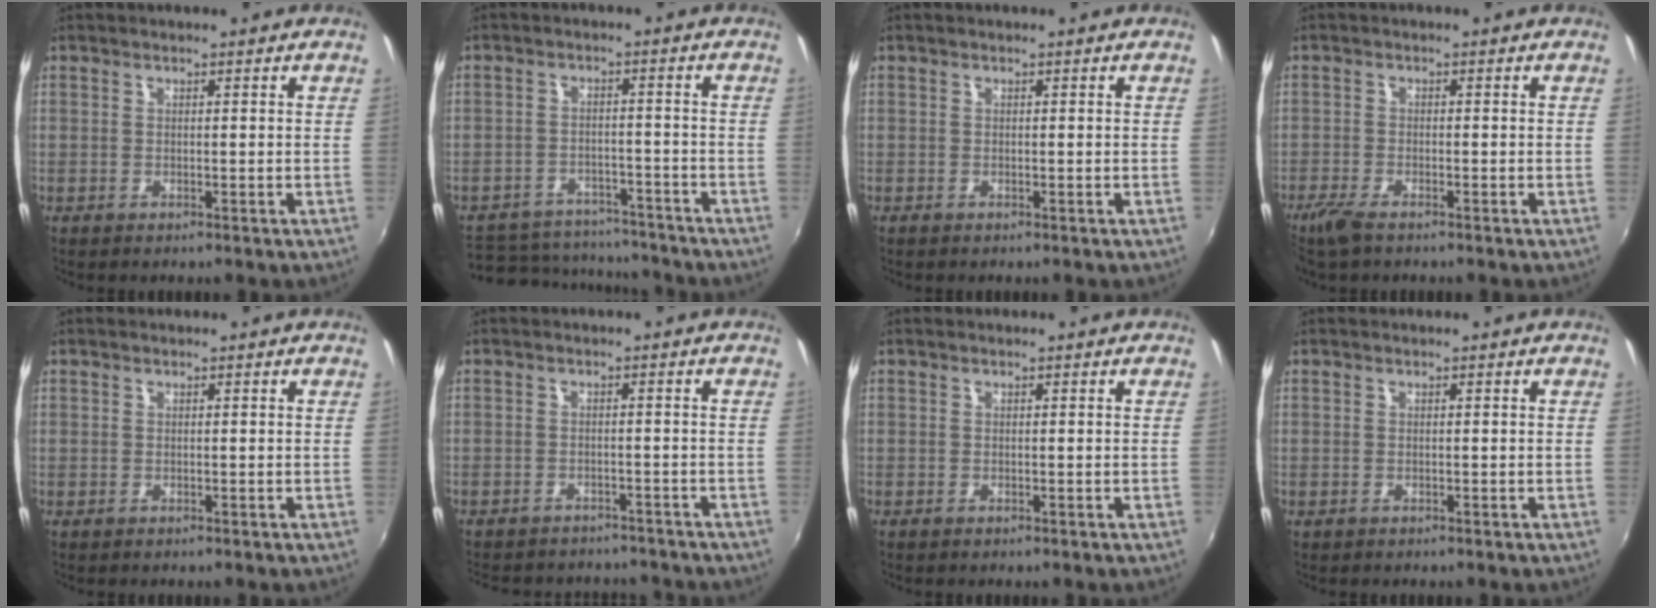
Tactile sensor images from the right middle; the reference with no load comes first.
{"total": 15.4, "force": [-12.8, 6.9, 5.0], "torque": [-0.128, 0.019, -0.166]}
{"total": 0.0}
{"total": 4.1, "force": [-3.1, 1.1, 2.4], "torque": [-0.068, -0.011, -0.064]}
{"total": 0.0}
{"total": 11.9, "force": [-10.6, 4.0, 3.7], "torque": [-0.089, -0.009, -0.139]}
{"total": 0.0}
{"total": 0.0}